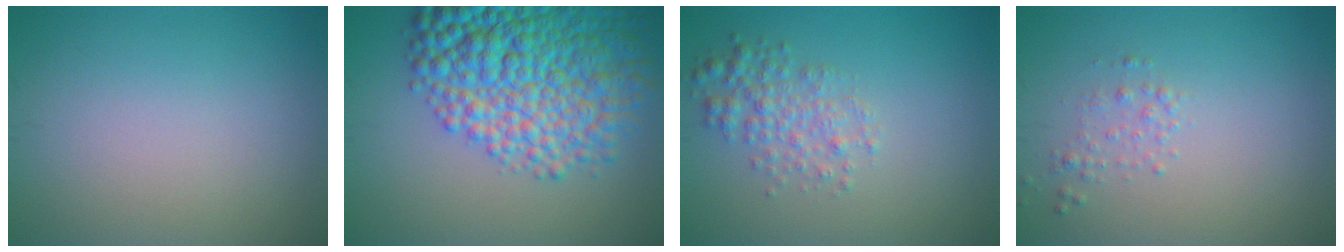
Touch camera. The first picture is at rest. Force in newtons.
{"total": 11.4, "press": 11.4, "slide": 0.3}
{"total": 2.8, "press": 2.8, "slide": 0.1}
{"total": 1.0, "press": 1.0, "slide": 0.0}